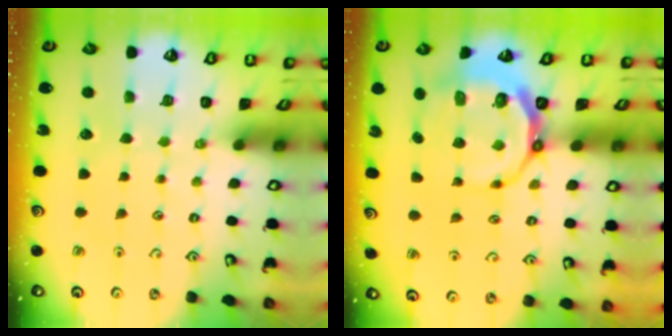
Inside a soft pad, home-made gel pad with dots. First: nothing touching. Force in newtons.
{"total": 8.3, "press": 7.5, "slide": 3.6}